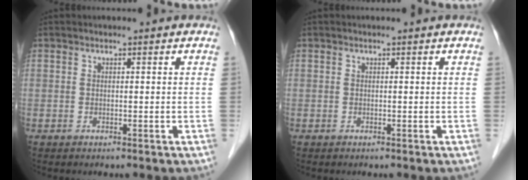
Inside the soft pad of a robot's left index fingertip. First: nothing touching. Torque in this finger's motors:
{"motor_torque": [0.00, 0.00, 0.00, 0.00]}